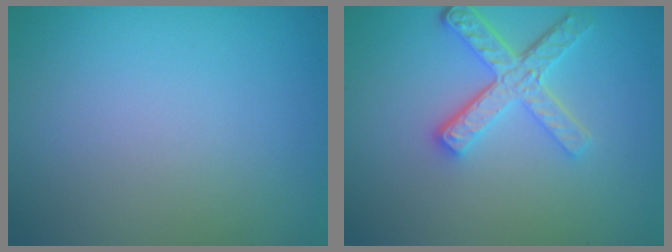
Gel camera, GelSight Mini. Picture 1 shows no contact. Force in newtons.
{"total": 4.6, "press": 3.4, "slide": 3.1}